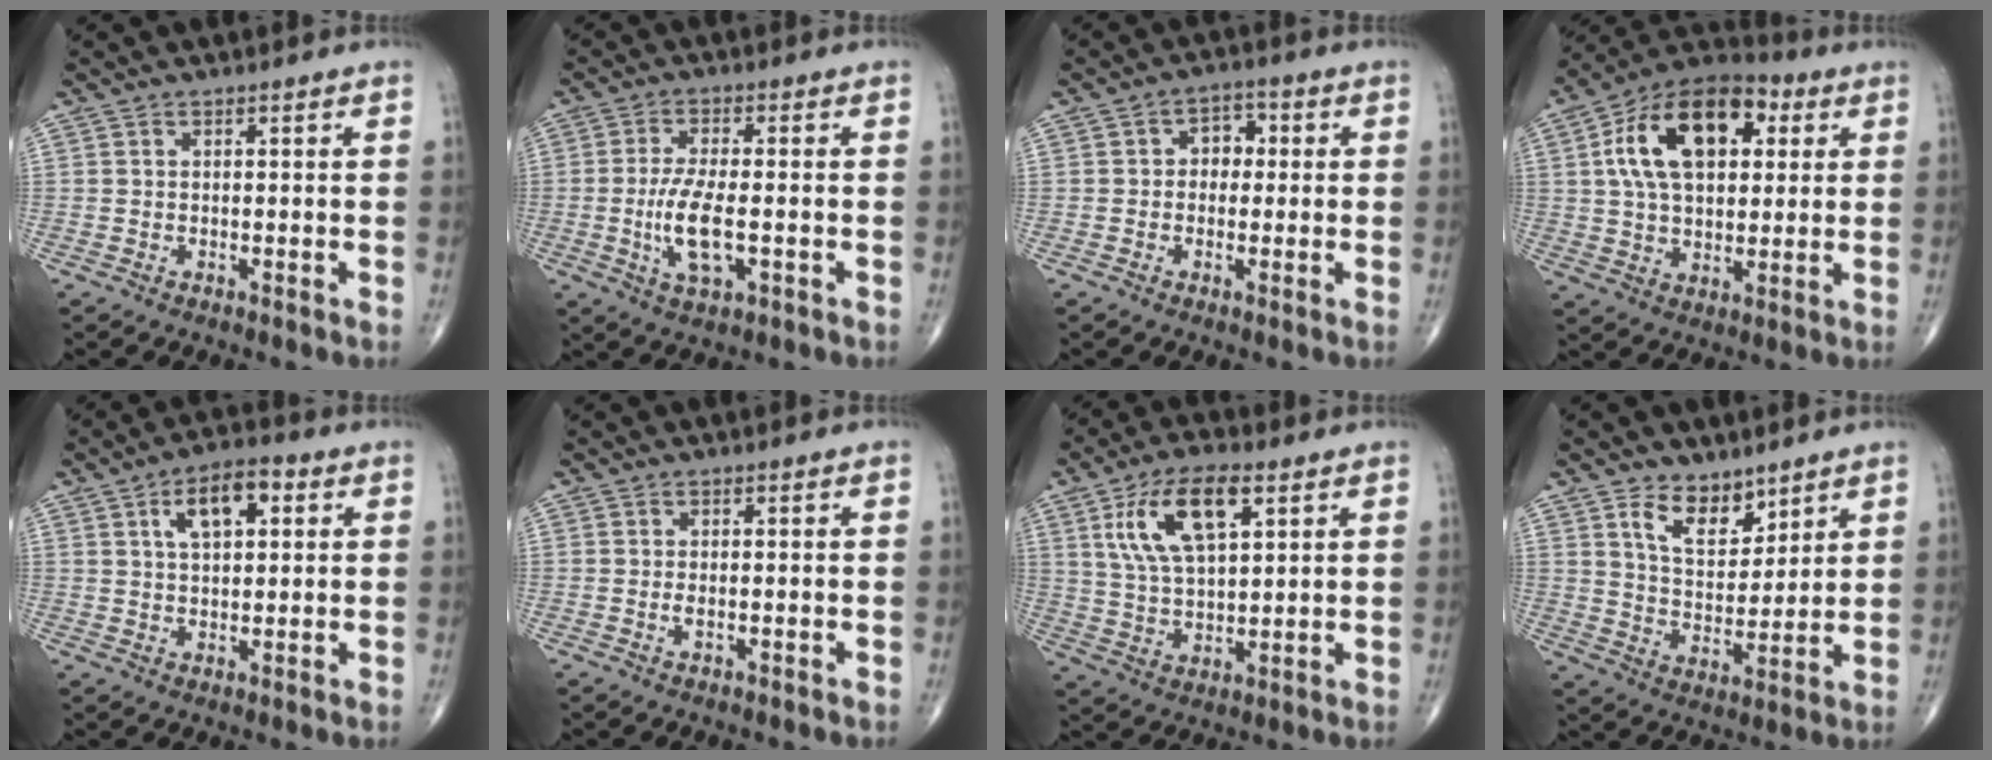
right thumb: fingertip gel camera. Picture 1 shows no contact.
{"total": 8.3, "force": [-1.6, 3.0, 7.5], "torque": [-0.156, -0.002, -0.027]}
{"total": 4.5, "force": [0.3, 3.4, 2.8], "torque": [-0.013, 0.014, -0.004]}
{"total": 19.2, "force": [5.0, 11.2, 14.7], "torque": [-0.226, 0.016, 0.076]}
{"total": 8.9, "force": [3.0, 4.5, 7.1], "torque": [-0.099, 0.008, 0.043]}
{"total": 1.3, "force": [-0.2, 0.5, 1.2], "torque": [-0.023, -0.002, -0.005]}
{"total": 13.6, "force": [5.5, 6.0, 10.9], "torque": [-0.197, -0.008, 0.103]}
{"total": 9.0, "force": [5.9, 5.0, 4.6], "torque": [-0.050, -0.049, 0.113]}